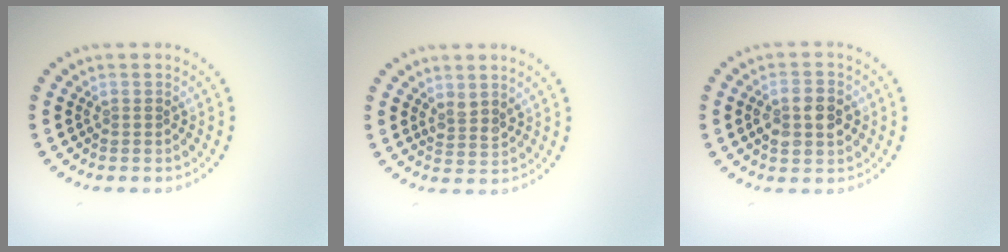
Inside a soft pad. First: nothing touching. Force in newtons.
{"total": 1.5, "press": 1.2, "slide": 0.9}
{"total": 3.7, "press": 3.7, "slide": 0.2}